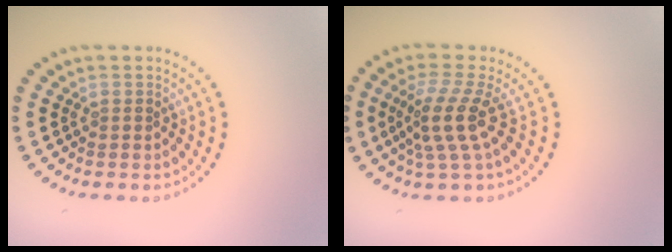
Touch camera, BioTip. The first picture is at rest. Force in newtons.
{"total": 3.7, "press": 2.7, "slide": 2.6}